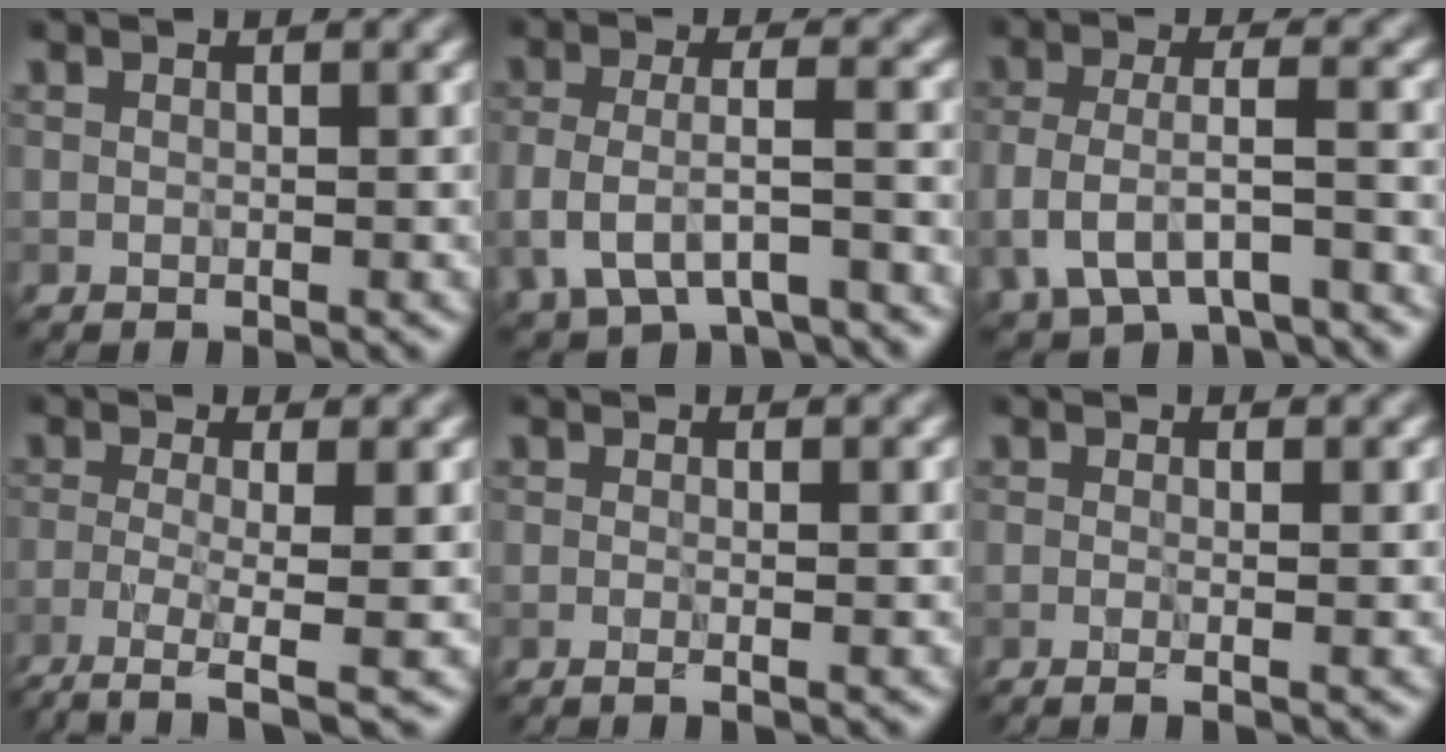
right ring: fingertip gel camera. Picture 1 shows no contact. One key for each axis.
{"total": 5.3, "fx": -2.4, "fy": 2.4, "fz": 4.1, "tx": -0.085, "ty": -0.008, "tz": -0.046}
{"total": 5.7, "fx": -2.6, "fy": 2.7, "fz": 4.2, "tx": -0.087, "ty": -0.007, "tz": -0.051}
{"total": 4.8, "fx": -2.5, "fy": 0.9, "fz": 4.0, "tx": -0.071, "ty": -0.007, "tz": -0.057}
{"total": 2.4, "fx": 0.0, "fy": 1.3, "fz": 2.0, "tx": -0.009, "ty": -0.004, "tz": -0.023}
{"total": 3.2, "fx": 0.1, "fy": 1.7, "fz": 2.7, "tx": -0.014, "ty": 0.003, "tz": -0.025}